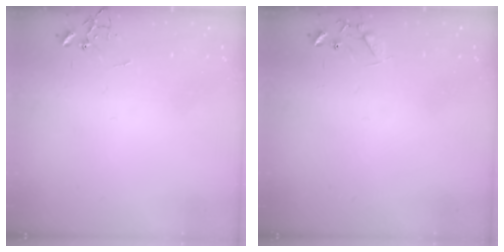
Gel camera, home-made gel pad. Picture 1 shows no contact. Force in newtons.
{"total": 7.7, "press": 7.7, "slide": 0.5}